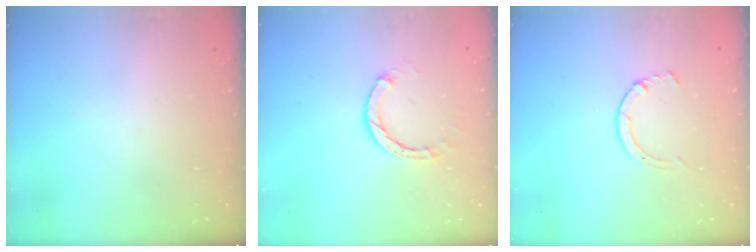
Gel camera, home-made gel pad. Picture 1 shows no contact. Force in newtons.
{"total": 3.0, "press": 3.0, "slide": 0.4}
{"total": 2.8, "press": 2.8, "slide": 0.4}